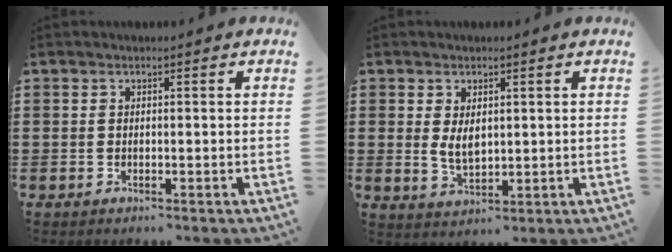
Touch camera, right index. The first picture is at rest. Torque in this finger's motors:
{"motor_torque": [0.98, 1.15, 0.16, 0.01]}